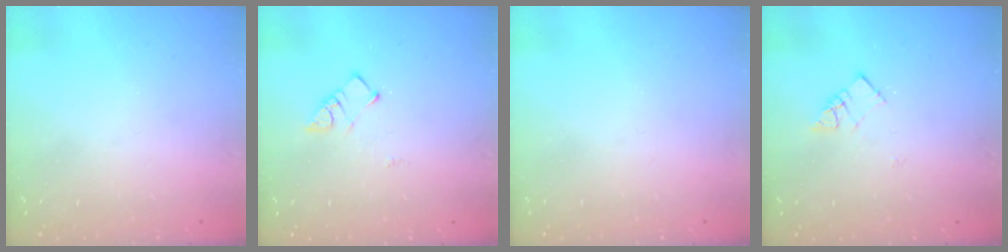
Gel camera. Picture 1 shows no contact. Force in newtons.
{"total": 3.6, "press": 3.5, "slide": 0.4}
{"total": 0.0}
{"total": 5.4, "press": 5.4, "slide": 0.1}